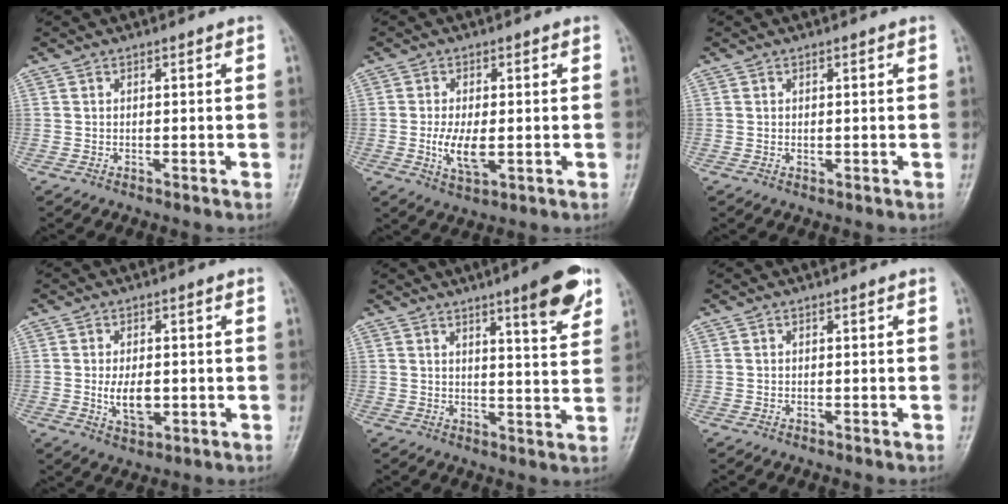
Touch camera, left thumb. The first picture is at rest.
{"total": 6.0, "force": [-0.9, 2.8, 5.3], "torque": [-0.102, -0.007, -0.013]}
{"total": 0.9, "force": [0.0, 0.6, 0.7], "torque": [-0.010, 0.006, 0.002]}
{"total": 5.8, "force": [-0.7, 3.3, 4.8], "torque": [-0.076, -0.005, -0.007]}
{"total": 9.4, "force": [5.7, 1.5, 7.3], "torque": [-0.086, -0.030, 0.073]}
{"total": 0.0}